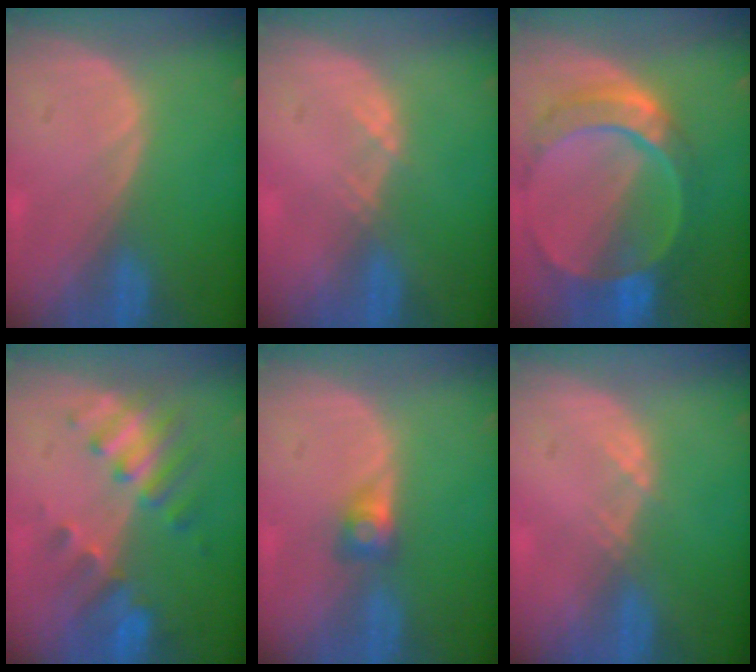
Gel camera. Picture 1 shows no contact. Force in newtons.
{"total": 1.3, "press": 1.1, "slide": 0.7}
{"total": 10.2, "press": 8.6, "slide": 5.5}
{"total": 7.8, "press": 6.9, "slide": 3.7}
{"total": 2.6, "press": 2.4, "slide": 1.0}
{"total": 1.3, "press": 1.1, "slide": 0.7}